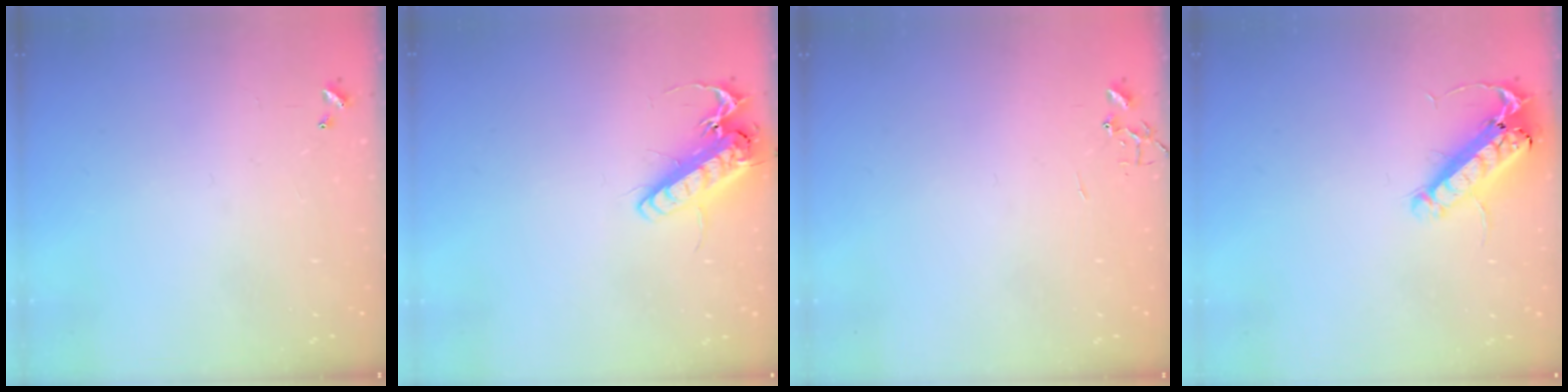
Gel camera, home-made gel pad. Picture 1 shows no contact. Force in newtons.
{"total": 14.6, "press": 14.4, "slide": 2.6}
{"total": 0.0}
{"total": 14.7, "press": 14.4, "slide": 2.7}